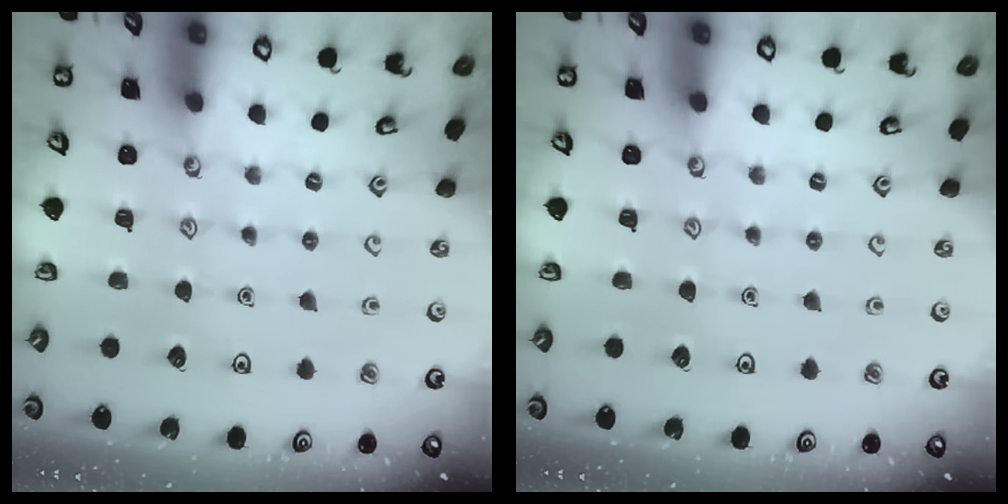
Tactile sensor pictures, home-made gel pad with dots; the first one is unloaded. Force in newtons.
{"total": 0.0}